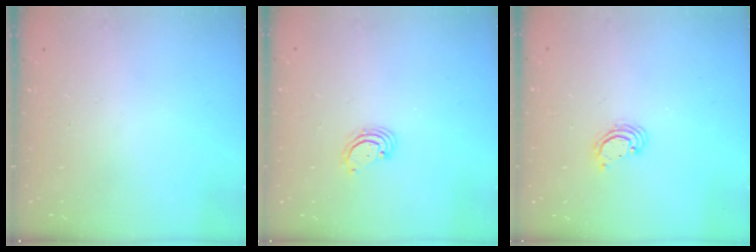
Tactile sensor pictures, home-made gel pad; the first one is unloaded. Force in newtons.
{"total": 2.7, "press": 2.7, "slide": 0.3}
{"total": 2.4, "press": 2.4, "slide": 0.1}